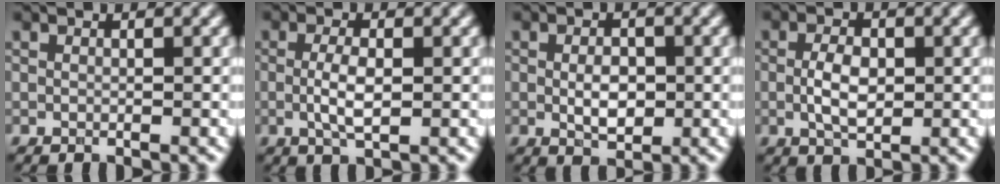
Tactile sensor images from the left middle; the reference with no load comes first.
{"total": 2.9, "force": [-0.1, 1.0, 2.8], "torque": [-0.058, -0.003, -0.004]}
{"total": 2.8, "force": [-0.2, 1.6, 2.3], "torque": [-0.041, -0.004, -0.001]}
{"total": 3.2, "force": [-0.1, 1.7, 2.7], "torque": [-0.057, -0.002, -0.001]}